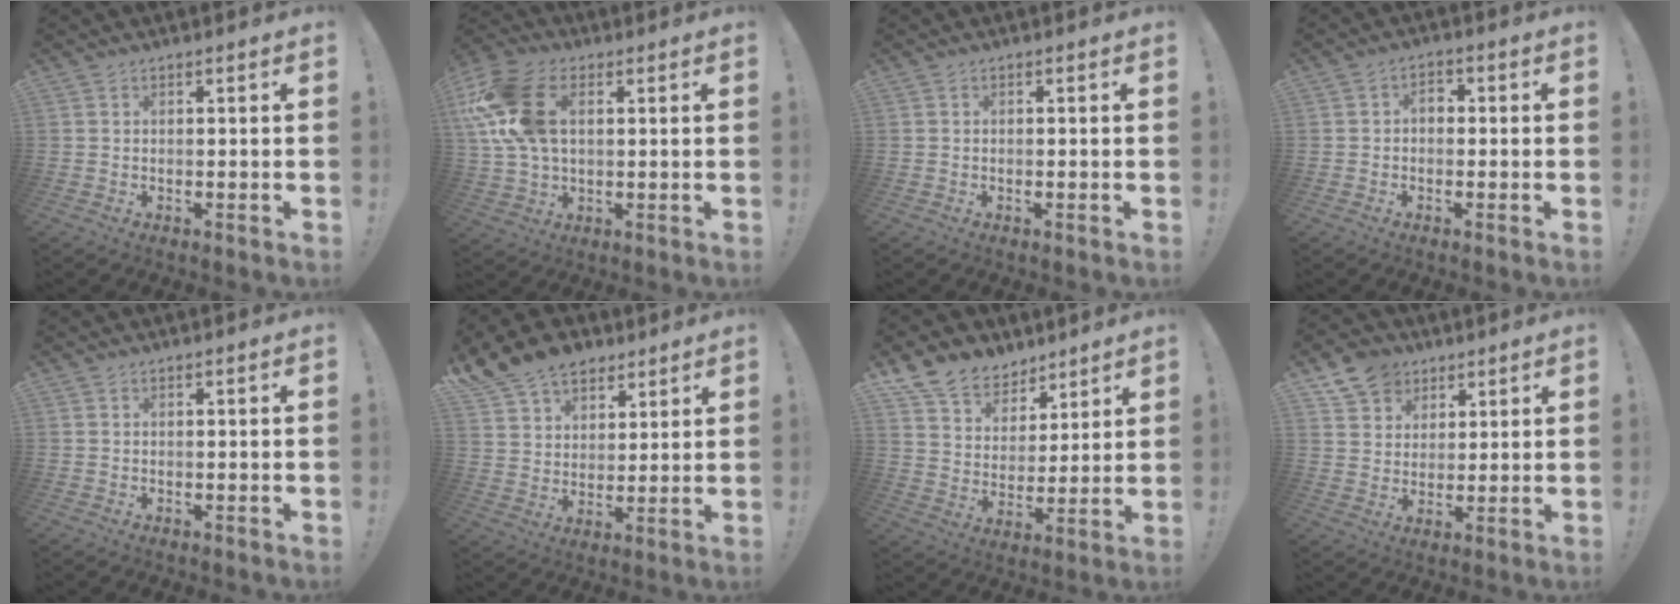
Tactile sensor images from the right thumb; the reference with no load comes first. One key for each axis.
{"total": 18.0, "fx": 4.7, "fy": 11.7, "fz": 12.9, "tx": -0.262, "ty": 0.000, "tz": 0.091}
{"total": 0.0}
{"total": 3.1, "fx": -0.5, "fy": 2.1, "fz": 2.2, "tx": -0.040, "ty": 0.008, "tz": -0.012}
{"total": 0.0}
{"total": 13.1, "fx": 9.2, "fy": 8.7, "fz": 3.5, "tx": -0.074, "ty": -0.053, "tz": 0.182}
{"total": 12.2, "fx": 9.1, "fy": 7.8, "fz": 2.7, "tx": -0.058, "ty": -0.065, "tz": 0.177}
{"total": 9.7, "fx": 6.0, "fy": 7.2, "fz": 2.3, "tx": -0.041, "ty": -0.034, "tz": 0.121}